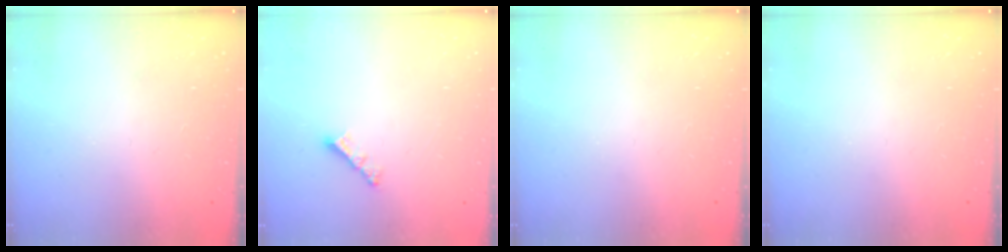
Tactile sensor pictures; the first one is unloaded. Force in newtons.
{"total": 3.8, "press": 3.8, "slide": 0.2}
{"total": 0.0}
{"total": 0.0}